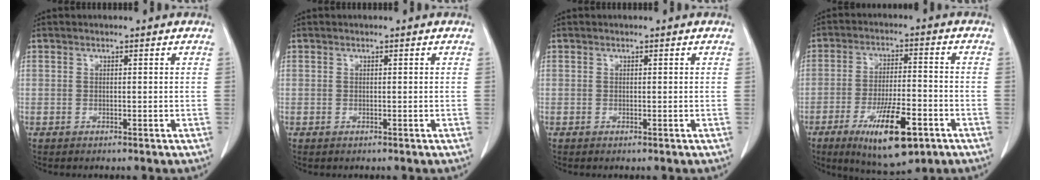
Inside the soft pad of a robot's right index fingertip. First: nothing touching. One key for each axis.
{"total": 0.0}
{"total": 0.0}
{"total": 12.9, "fx": -6.4, "fy": 3.3, "fz": 10.7, "tx": -0.186, "ty": -0.016, "tz": -0.097}